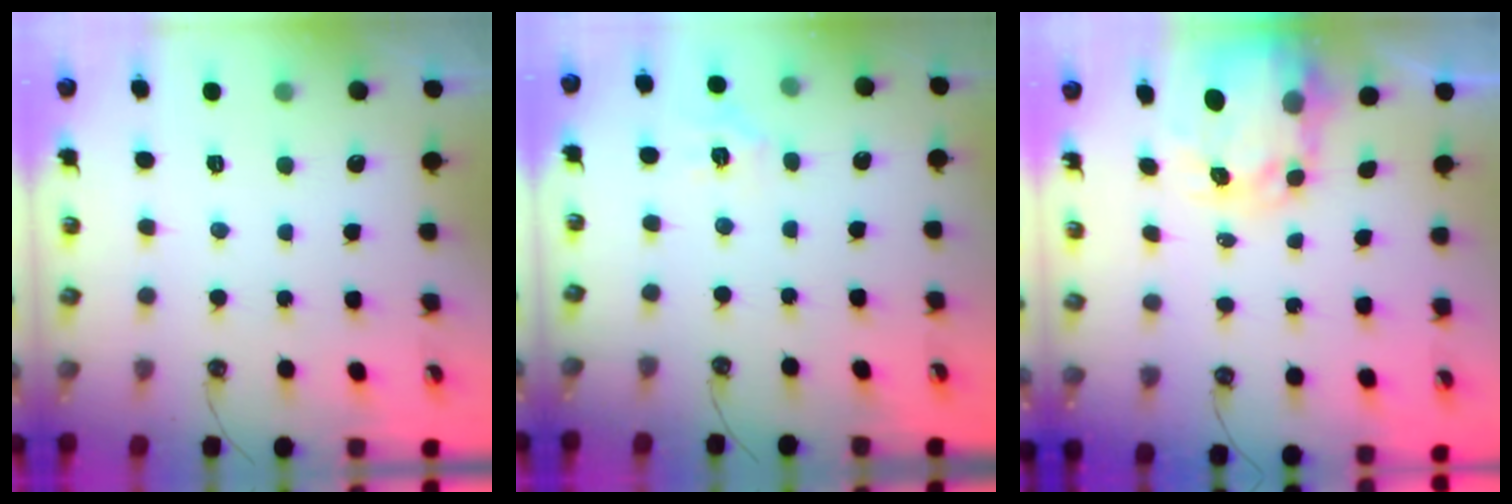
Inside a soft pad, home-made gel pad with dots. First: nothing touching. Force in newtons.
{"total": 3.5, "press": 3.5, "slide": 0.3}
{"total": 5.0, "press": 5.0, "slide": 0.4}